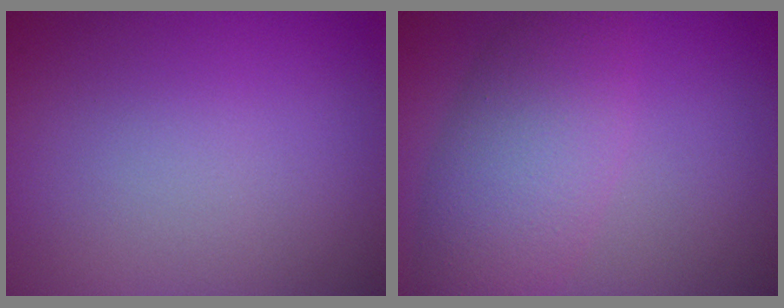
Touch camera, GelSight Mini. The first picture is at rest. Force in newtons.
{"total": 5.6, "press": 5.6, "slide": 0.1}